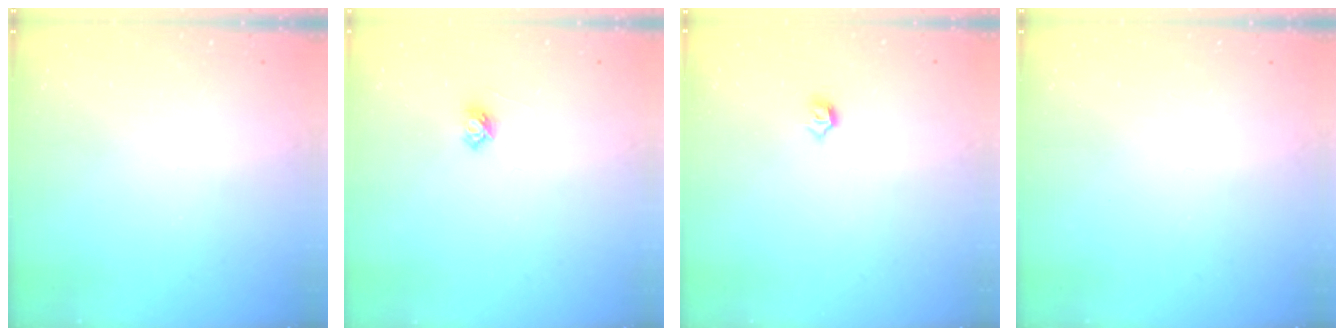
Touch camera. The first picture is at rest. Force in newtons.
{"total": 3.8, "press": 3.7, "slide": 0.5}
{"total": 3.4, "press": 3.3, "slide": 0.7}
{"total": 0.0}